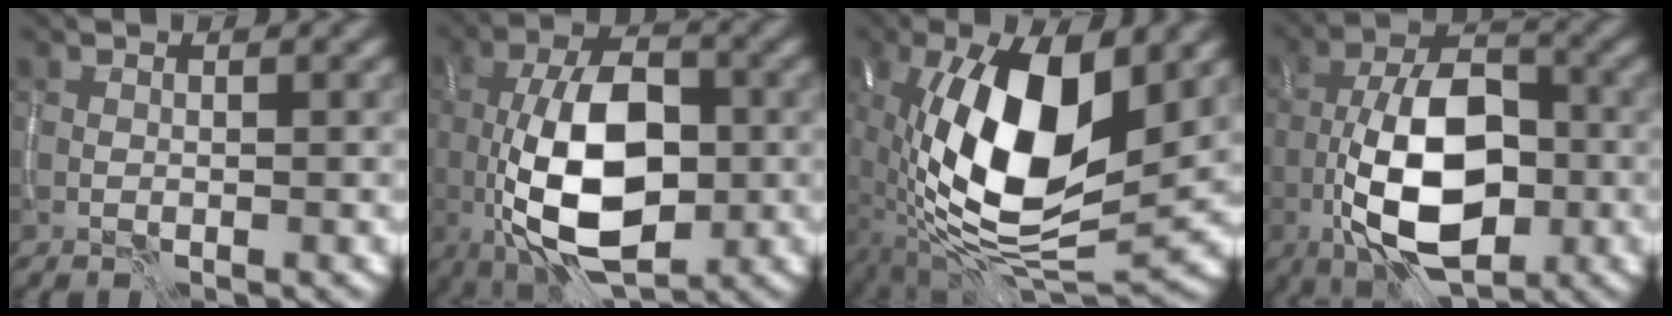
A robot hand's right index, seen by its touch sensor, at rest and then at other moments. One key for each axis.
{"total": 11.2, "fx": -1.8, "fy": 5.8, "fz": 9.4, "tx": -0.170, "ty": -0.002, "tz": -0.034}
{"total": 15.0, "fx": 0.1, "fy": 6.7, "fz": 13.4, "tx": -0.237, "ty": -0.002, "tz": -0.010}
{"total": 10.9, "fx": -3.4, "fy": 5.4, "fz": 8.9, "tx": -0.159, "ty": 0.006, "tz": -0.067}